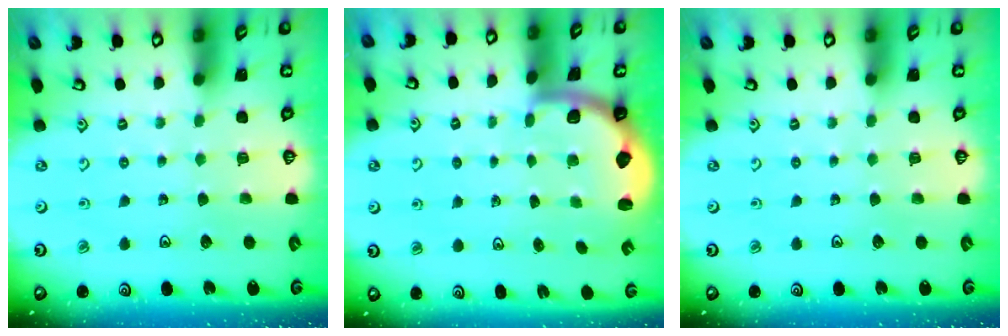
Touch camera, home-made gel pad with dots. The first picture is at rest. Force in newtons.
{"total": 2.0, "press": 2.0, "slide": 0.5}
{"total": 0.0}